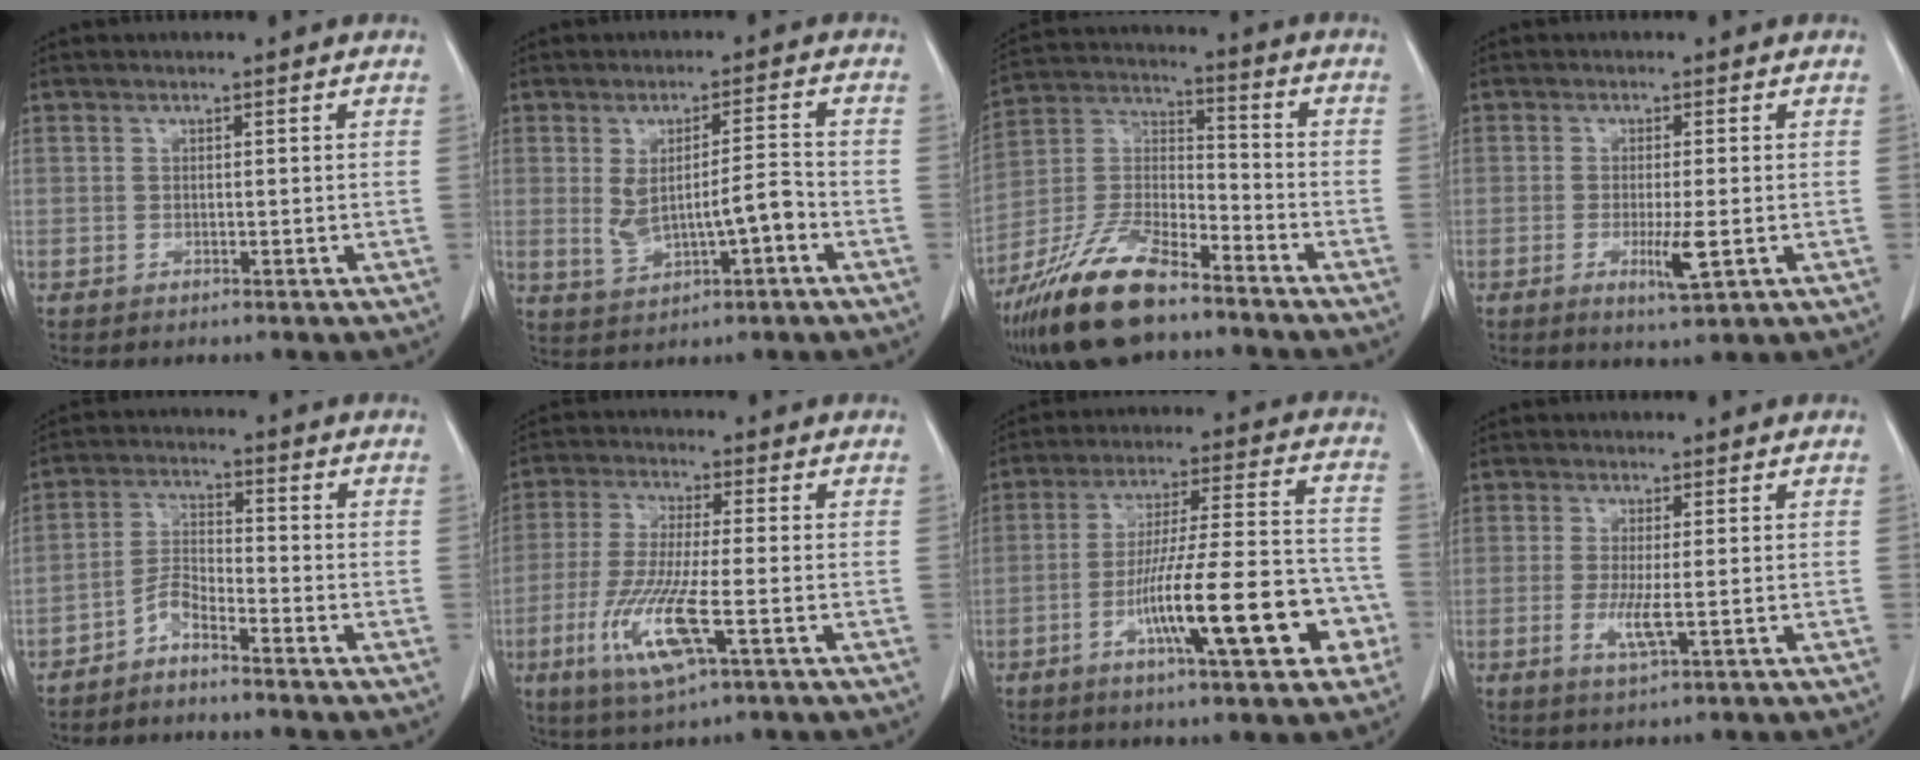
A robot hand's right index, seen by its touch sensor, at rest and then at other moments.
{"total": 6.8, "force": [-1.2, 1.6, 6.5], "torque": [-0.116, 0.008, -0.008]}
{"total": 16.0, "force": [-11.9, 4.7, 9.7], "torque": [-0.203, 0.001, -0.219]}
{"total": 4.3, "force": [-1.2, 0.4, 4.1], "torque": [-0.072, -0.009, -0.016]}
{"total": 3.9, "force": [-3.3, 0.7, 1.9], "torque": [-0.041, 0.000, -0.068]}
{"total": 11.1, "force": [-3.8, 1.2, 10.4], "torque": [-0.217, -0.022, -0.072]}
{"total": 17.6, "force": [-6.5, 2.6, 16.2], "torque": [-0.251, 0.016, -0.094]}
{"total": 3.6, "force": [-0.6, 0.2, 3.6], "torque": [-0.077, -0.010, -0.008]}